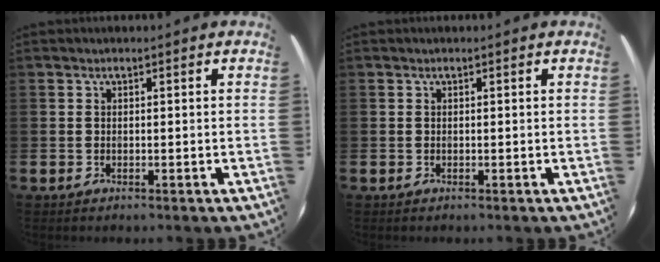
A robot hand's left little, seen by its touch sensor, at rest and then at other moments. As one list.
[{"total": 0.0}]